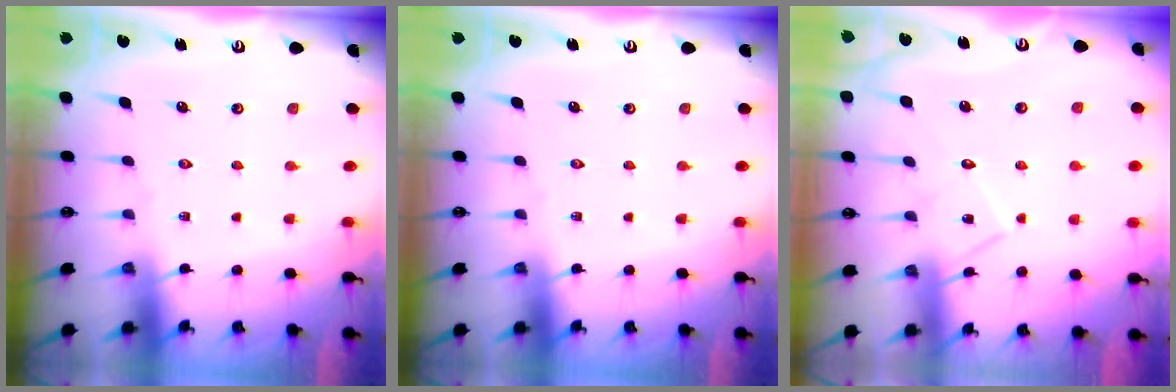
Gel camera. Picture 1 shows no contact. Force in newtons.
{"total": 0.0}
{"total": 9.4, "press": 9.4, "slide": 0.4}